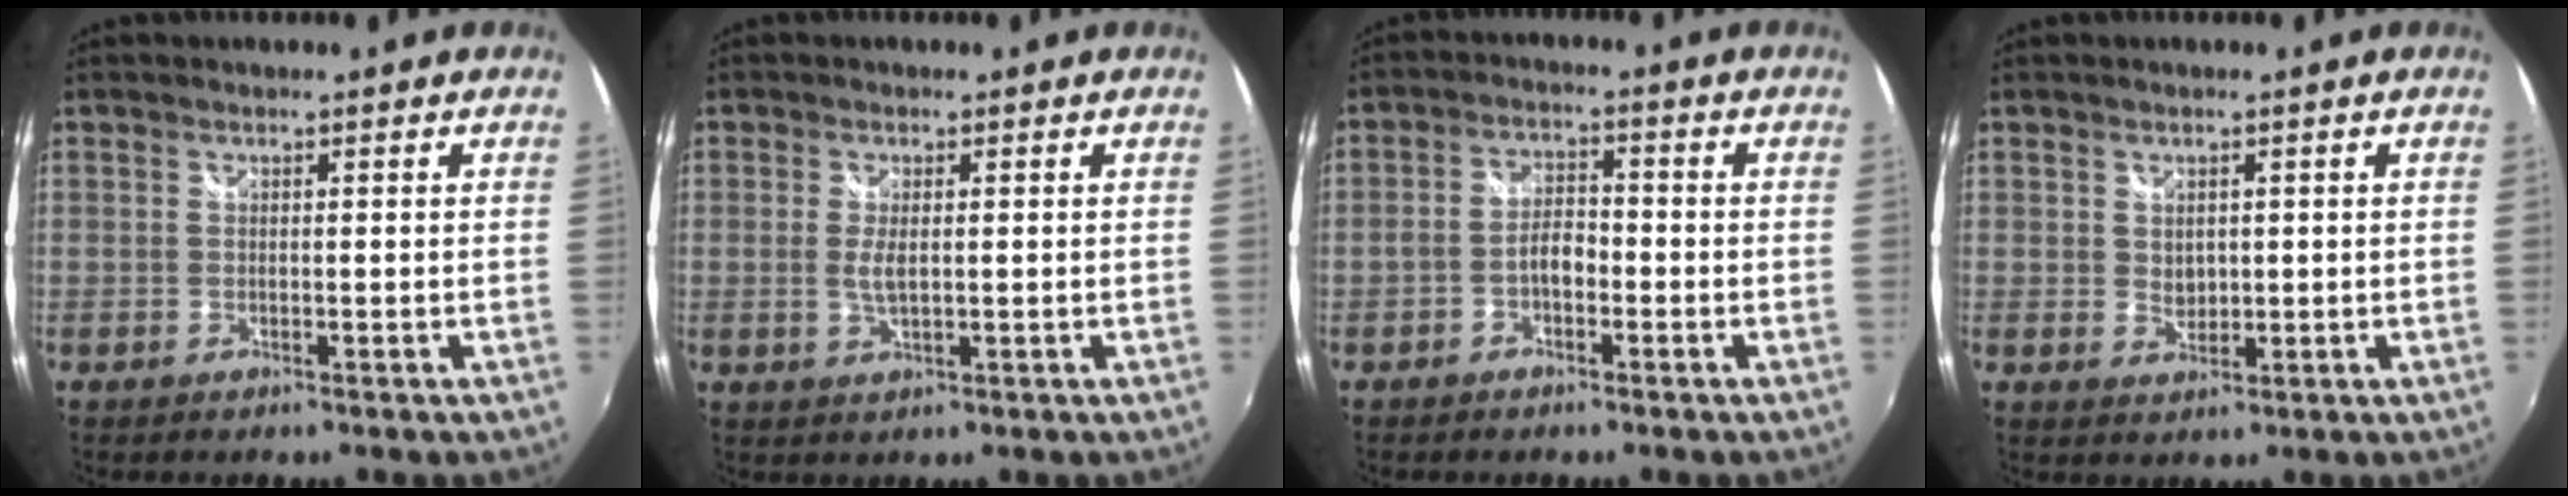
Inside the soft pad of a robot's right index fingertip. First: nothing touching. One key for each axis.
{"total": 3.0, "fx": 0.0, "fy": 1.1, "fz": 2.8, "tx": -0.054, "ty": -0.005, "tz": 0.001}
{"total": 4.0, "fx": -1.9, "fy": 2.0, "fz": 2.9, "tx": -0.061, "ty": 0.011, "tz": -0.035}
{"total": 2.6, "fx": 0.5, "fy": 2.1, "fz": 1.4, "tx": -0.017, "ty": 0.000, "tz": 0.010}